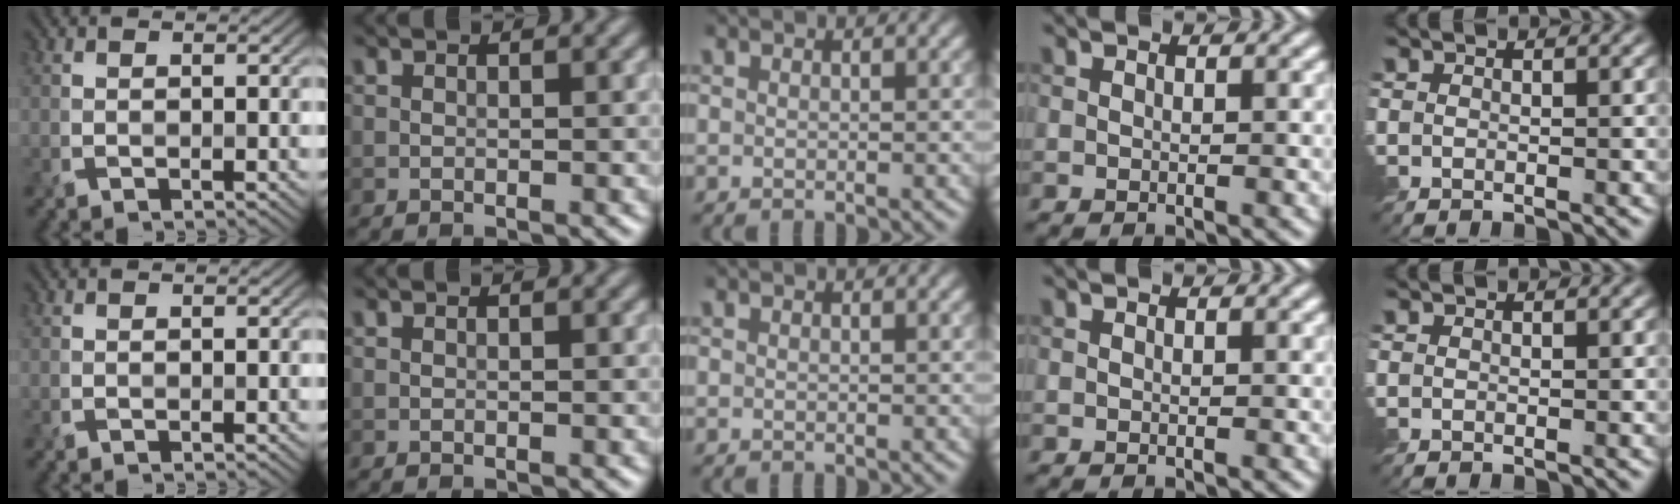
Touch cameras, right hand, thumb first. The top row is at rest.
{}